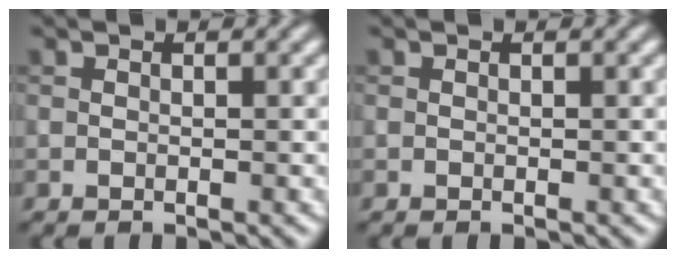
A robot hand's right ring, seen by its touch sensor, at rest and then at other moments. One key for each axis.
{"total": 0.0}